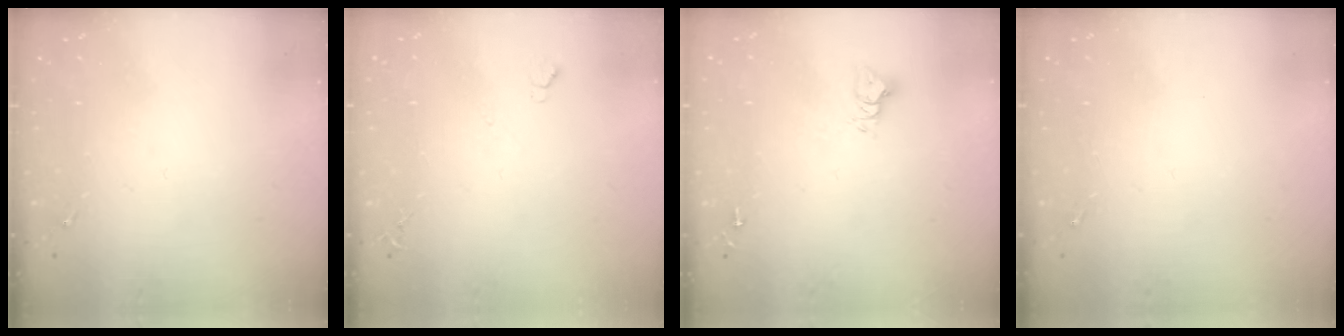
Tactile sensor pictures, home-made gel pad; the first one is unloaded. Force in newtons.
{"total": 4.0, "press": 4.0, "slide": 0.6}
{"total": 6.2, "press": 6.2, "slide": 0.3}
{"total": 0.0}